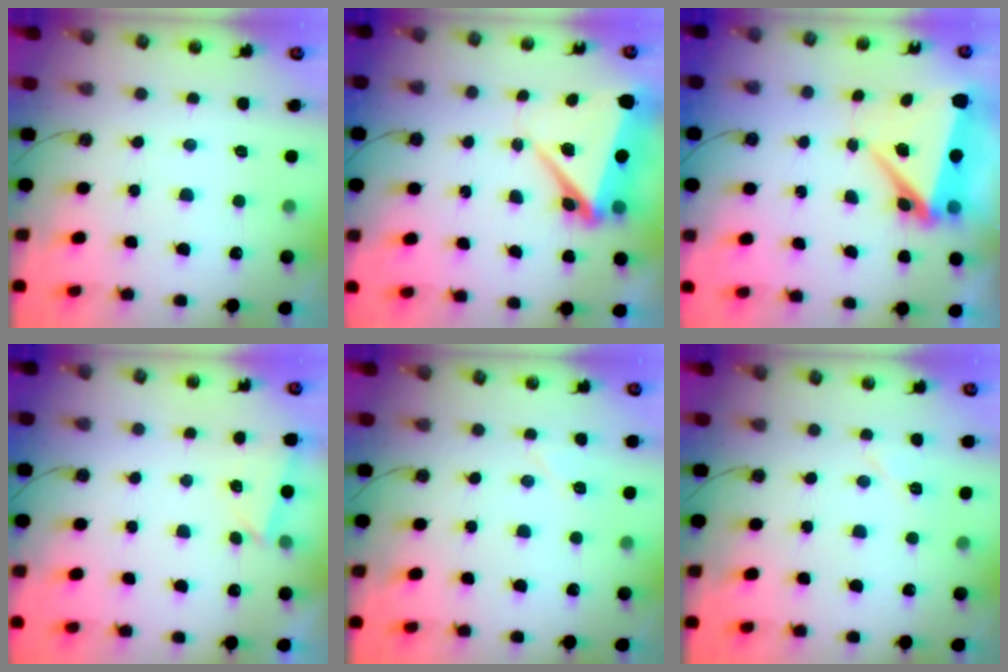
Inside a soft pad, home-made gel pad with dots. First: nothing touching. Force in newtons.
{"total": 9.0, "press": 8.9, "slide": 1.7}
{"total": 8.3, "press": 8.1, "slide": 2.0}
{"total": 2.3, "press": 1.3, "slide": 1.9}
{"total": 5.0, "press": 5.0, "slide": 0.5}
{"total": 5.9, "press": 5.9, "slide": 0.9}